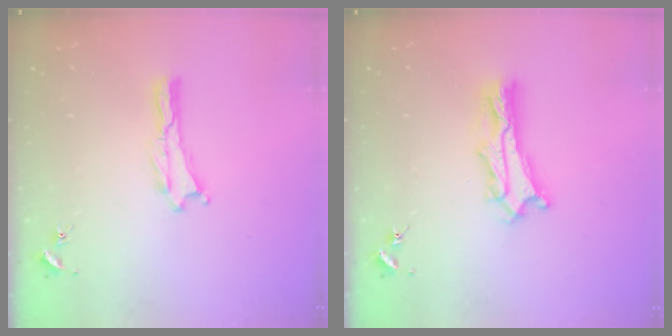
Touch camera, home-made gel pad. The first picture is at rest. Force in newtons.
{"total": 4.4, "press": 4.4, "slide": 0.3}